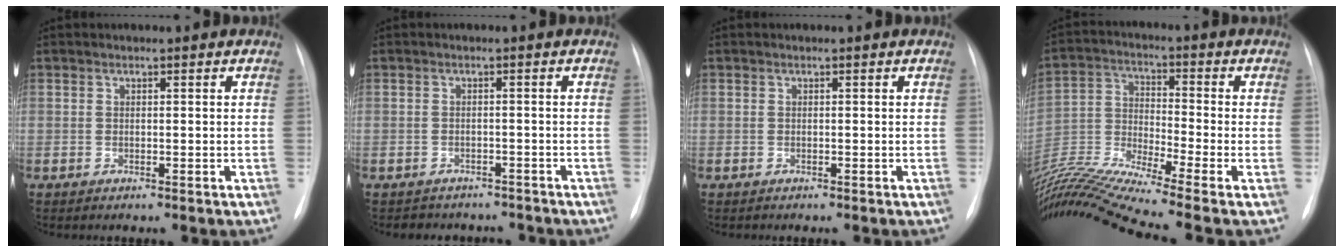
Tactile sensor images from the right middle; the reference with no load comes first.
{"total": 5.8, "force": [-5.2, 2.6, 0.2], "torque": [0.000, 0.010, -0.060]}
{"total": 0.0}
{"total": 16.9, "force": [-14.6, -2.6, 8.0], "torque": [-0.167, -0.005, -0.267]}